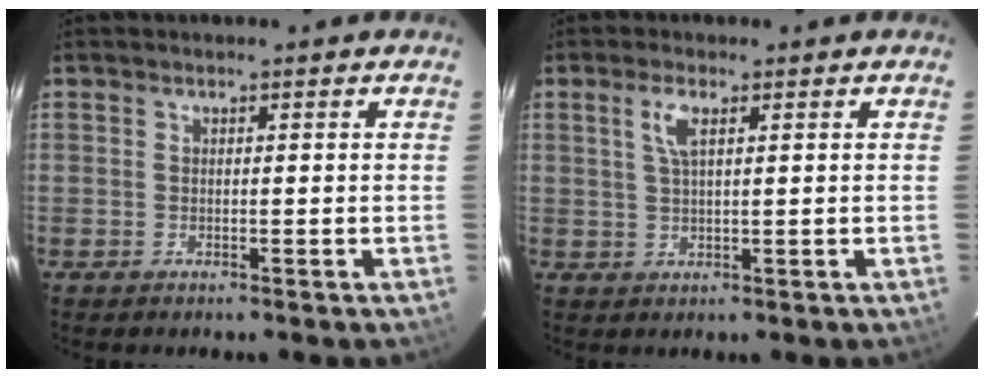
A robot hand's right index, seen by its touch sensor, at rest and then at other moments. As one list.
[{"total": 3.4, "force": [1.4, 1.1, 2.9], "torque": [-0.060, 0.002, 0.030]}]